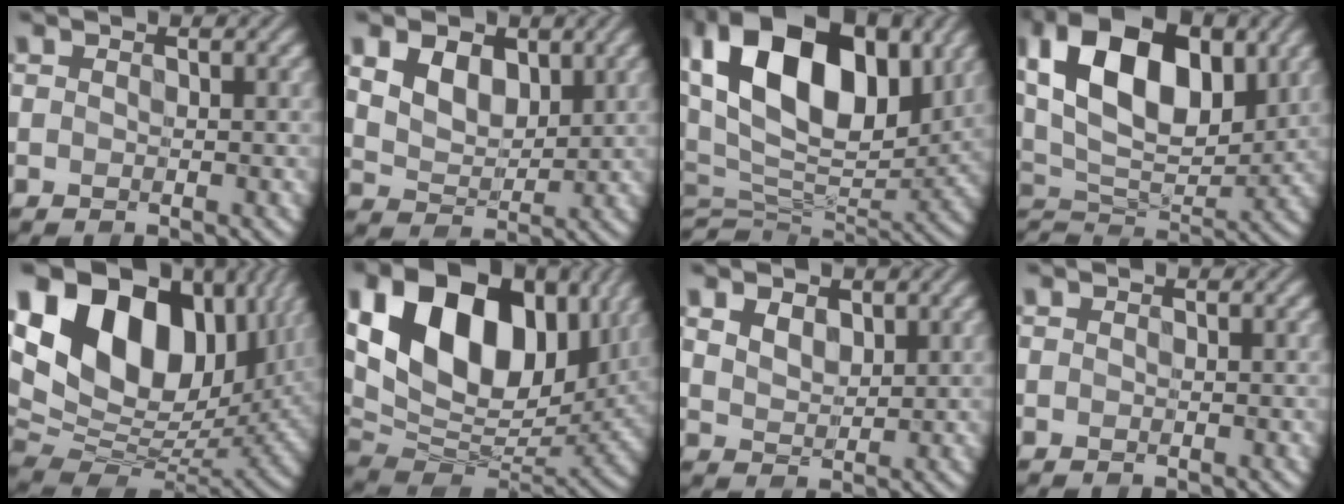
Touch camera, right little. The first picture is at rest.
{"total": 4.5, "force": [1.6, 3.1, 2.7], "torque": [-0.063, -0.014, 0.023]}
{"total": 17.0, "force": [6.4, 9.8, 12.3], "torque": [-0.214, 0.036, 0.098]}
{"total": 14.4, "force": [4.8, 8.0, 11.0], "torque": [-0.181, 0.023, 0.065]}
{"total": 18.3, "force": [7.4, 11.3, 12.4], "torque": [-0.233, 0.046, 0.121]}
{"total": 16.7, "force": [5.4, 10.8, 11.5], "torque": [-0.206, 0.021, 0.088]}
{"total": 2.6, "force": [1.1, 1.8, 1.6], "torque": [-0.040, -0.003, 0.014]}
{"total": 0.0}